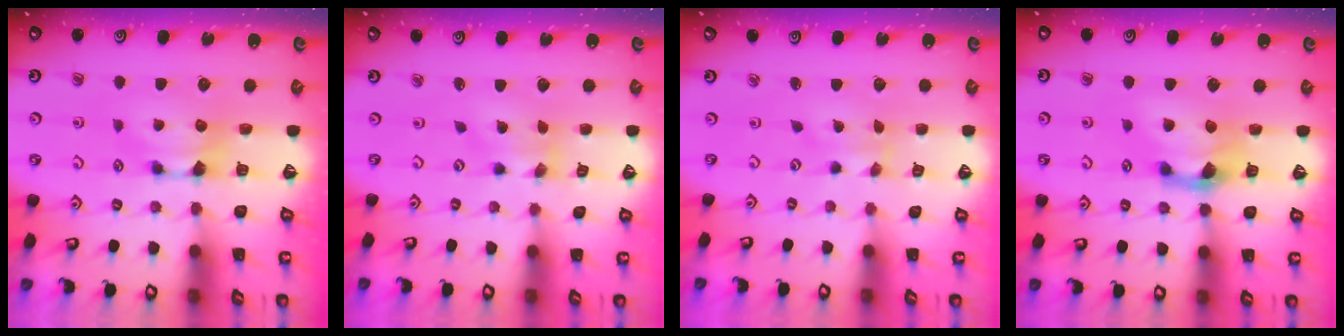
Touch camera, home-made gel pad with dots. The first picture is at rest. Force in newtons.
{"total": 1.6, "press": 0.6, "slide": 1.5}
{"total": 3.0, "press": 2.9, "slide": 0.9}
{"total": 3.0, "press": 2.4, "slide": 1.8}